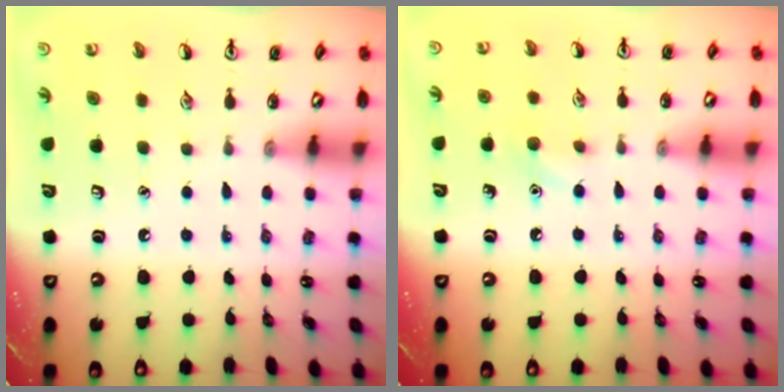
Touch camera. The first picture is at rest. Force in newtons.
{"total": 5.7, "press": 5.5, "slide": 1.7}